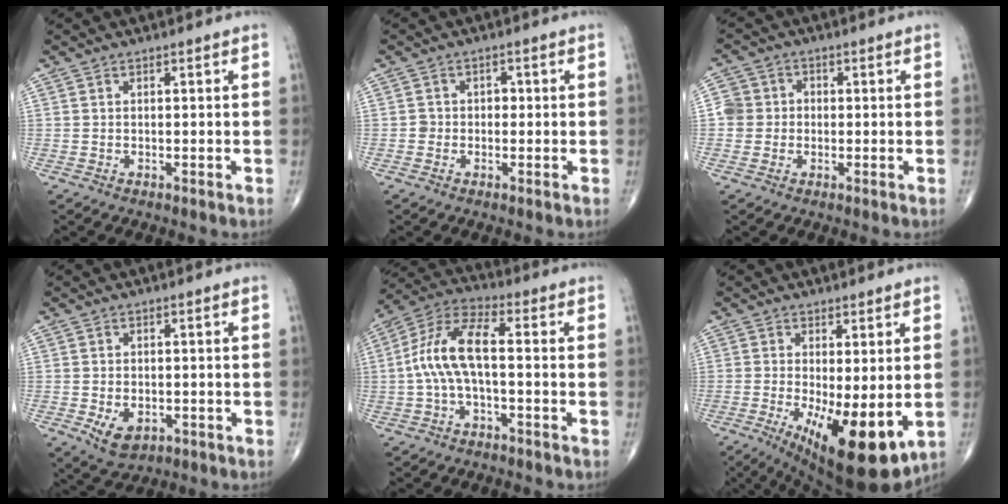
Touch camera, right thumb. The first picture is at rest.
{"total": 2.0, "force": [-0.3, 1.8, 0.7], "torque": [0.005, 0.008, -0.009]}
{"total": 4.6, "force": [-0.4, 4.4, 1.0], "torque": [0.005, 0.011, -0.015]}
{"total": 5.2, "force": [-1.6, 3.4, 3.6], "torque": [-0.053, 0.000, -0.014]}
{"total": 10.6, "force": [-0.8, 4.1, 9.7], "torque": [-0.208, 0.042, -0.022]}
{"total": 14.6, "force": [-3.4, 5.0, 13.3], "torque": [-0.200, -0.030, -0.034]}